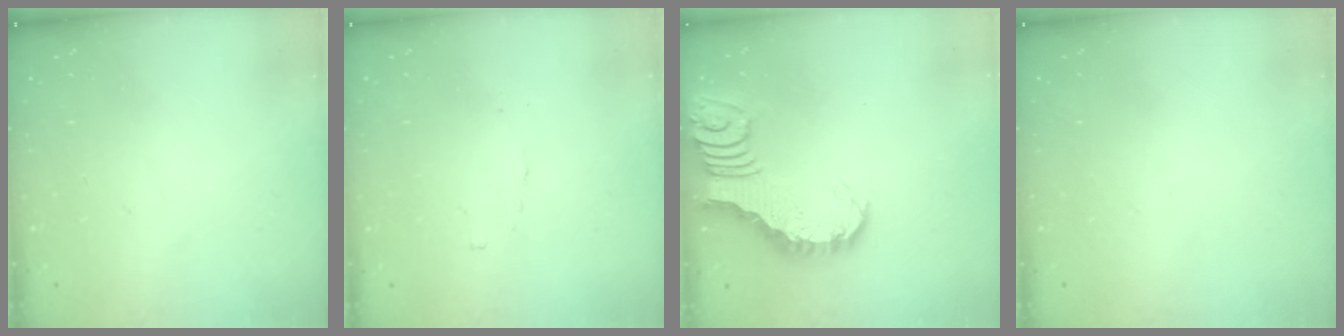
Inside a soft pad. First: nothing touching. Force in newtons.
{"total": 2.0, "press": 2.0, "slide": 0.3}
{"total": 3.0, "press": 3.0, "slide": 0.3}
{"total": 0.0}